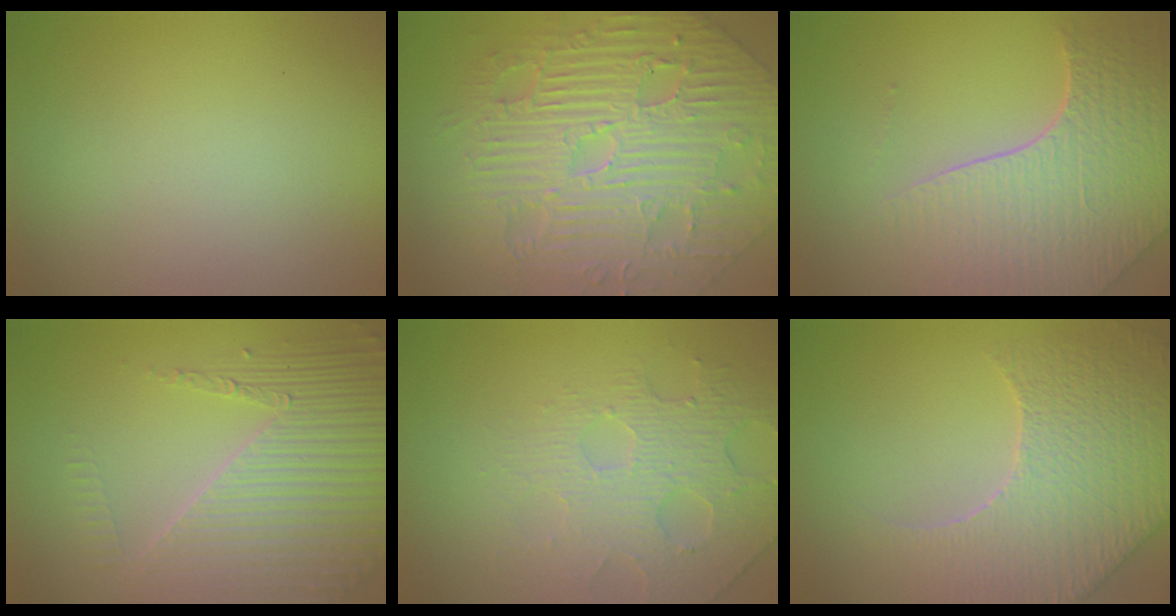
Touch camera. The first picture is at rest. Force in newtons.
{"total": 11.7, "press": 7.8, "slide": 8.7}
{"total": 7.5, "press": 5.7, "slide": 4.9}
{"total": 7.7, "press": 5.4, "slide": 5.5}
{"total": 3.8, "press": 3.6, "slide": 1.1}
{"total": 7.3, "press": 6.0, "slide": 4.1}